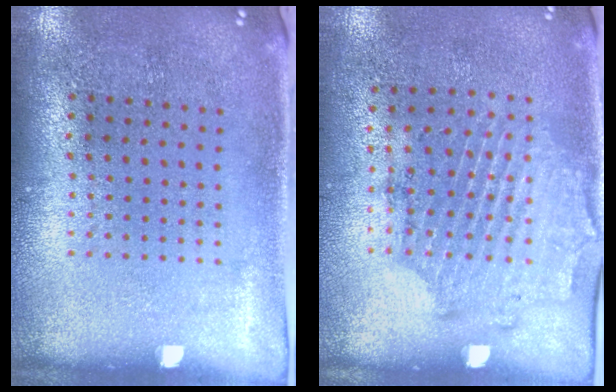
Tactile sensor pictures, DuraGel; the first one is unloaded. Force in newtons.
{"total": 1.7, "press": 1.3, "slide": 1.1}